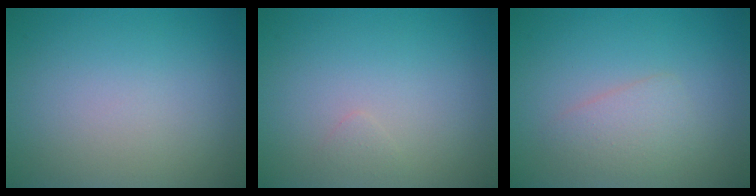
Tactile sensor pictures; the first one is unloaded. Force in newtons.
{"total": 0.6, "press": 0.6, "slide": 0.0}
{"total": 2.1, "press": 2.1, "slide": 0.0}